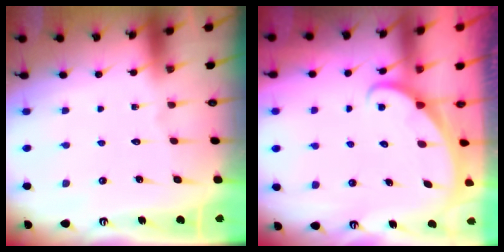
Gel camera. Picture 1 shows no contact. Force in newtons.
{"total": 1.9, "press": 1.9, "slide": 0.0}